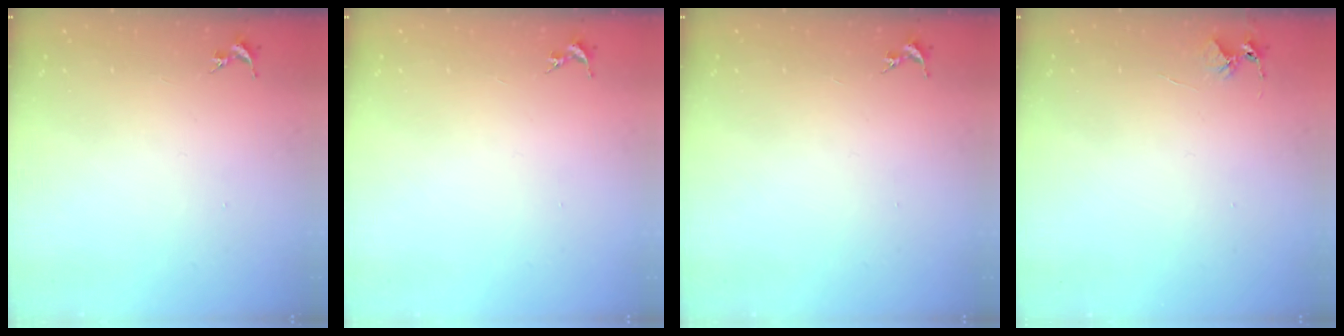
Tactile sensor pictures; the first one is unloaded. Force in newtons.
{"total": 0.0}
{"total": 0.0}
{"total": 4.9, "press": 4.9, "slide": 0.3}